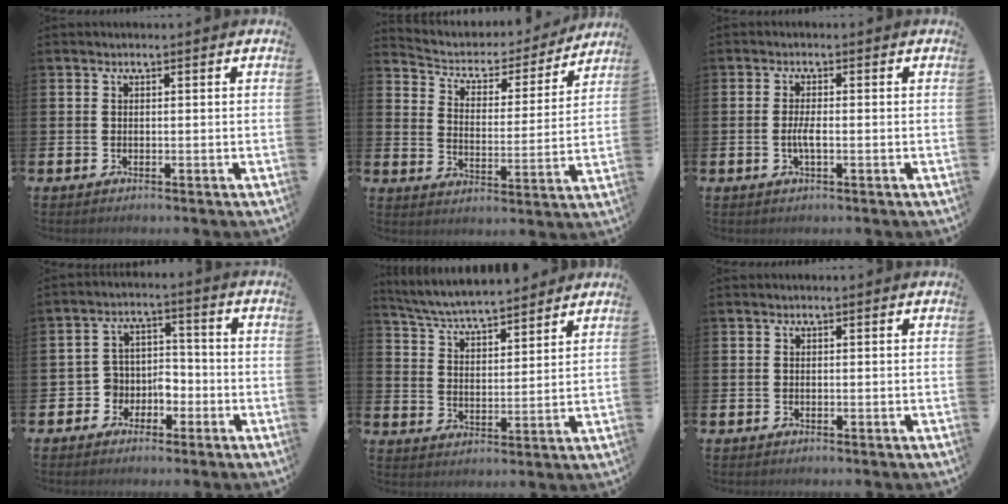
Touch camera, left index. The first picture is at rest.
{"total": 4.5, "force": [3.9, 2.0, 0.8], "torque": [-0.045, -0.035, 0.059]}
{"total": 2.2, "force": [-0.6, 0.5, 2.0], "torque": [-0.041, 0.001, -0.011]}
{"total": 4.0, "force": [-2.2, 3.4, 0.4], "torque": [-0.028, 0.002, -0.049]}
{"total": 5.8, "force": [5.6, 0.5, 1.0], "torque": [-0.047, -0.034, 0.100]}
{"total": 0.0}